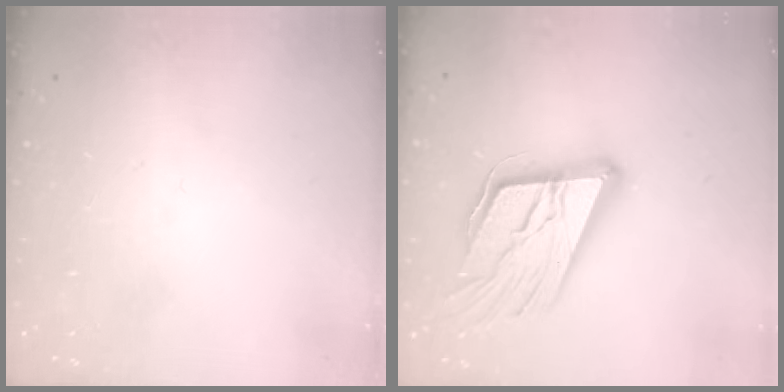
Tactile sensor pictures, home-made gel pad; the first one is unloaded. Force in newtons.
{"total": 23.6, "press": 23.1, "slide": 4.9}